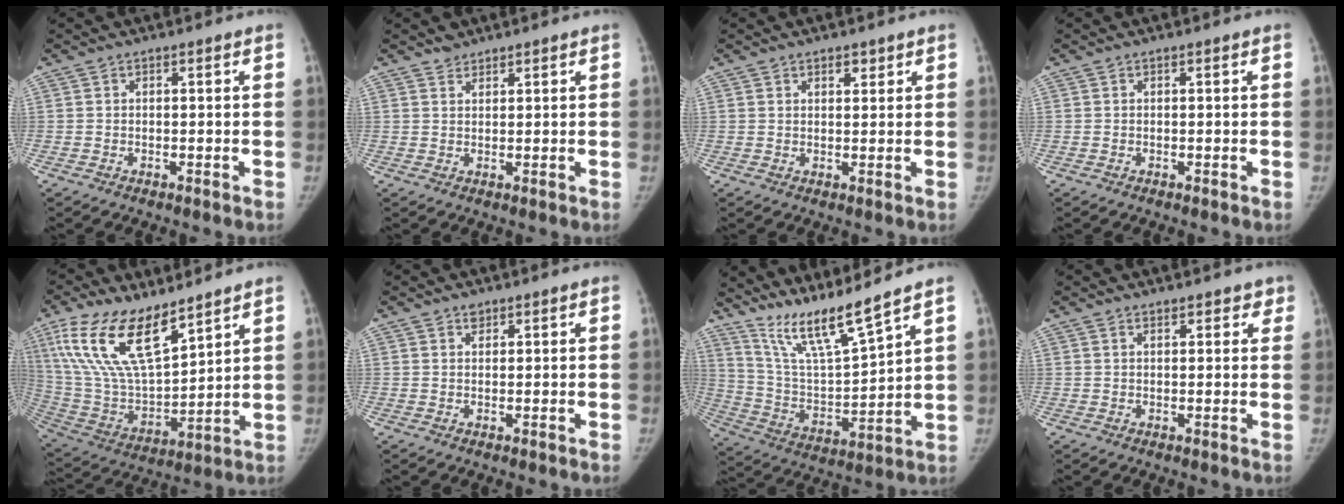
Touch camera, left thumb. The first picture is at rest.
{"total": 1.7, "force": [1.5, 0.9, 0.0], "torque": [0.013, -0.010, 0.021]}
{"total": 1.9, "force": [1.3, 1.1, 0.8], "torque": [0.004, -0.007, 0.016]}
{"total": 0.0}
{"total": 19.8, "force": [12.0, 8.0, 13.6], "torque": [-0.251, -0.053, 0.241]}
{"total": 1.1, "force": [0.8, 0.8, 0.2], "torque": [0.007, -0.006, 0.011]}
{"total": 13.2, "force": [11.3, 0.0, 7.0], "torque": [-0.123, -0.073, 0.223]}
{"total": 3.0, "force": [2.3, 1.5, 1.2], "torque": [0.019, -0.007, 0.023]}